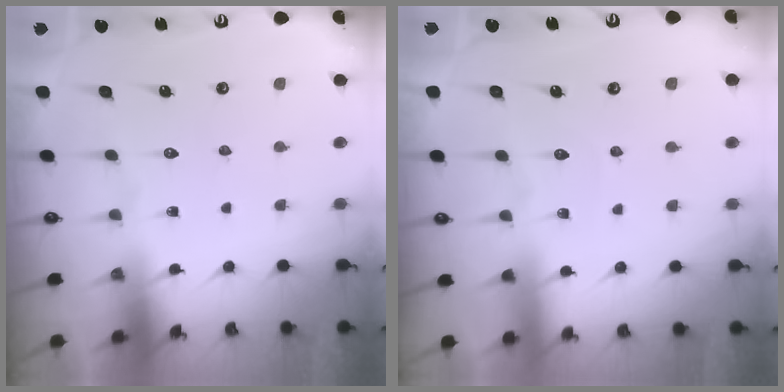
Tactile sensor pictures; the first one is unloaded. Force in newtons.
{"total": 2.9, "press": 2.9, "slide": 0.2}